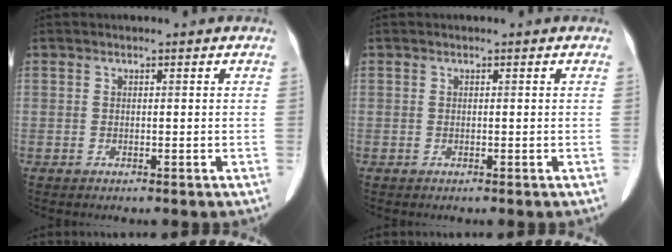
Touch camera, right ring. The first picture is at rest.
{"total": 0.0}